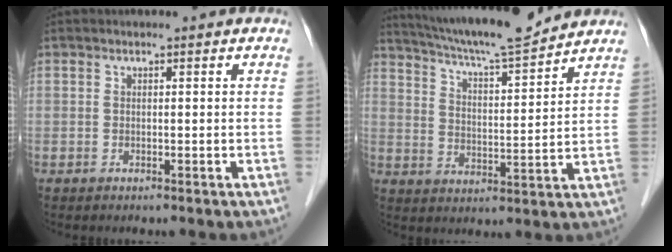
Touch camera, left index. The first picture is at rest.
{"total": 14.5, "force": [13.4, 0.1, 5.6], "torque": [-0.101, 0.001, 0.211]}